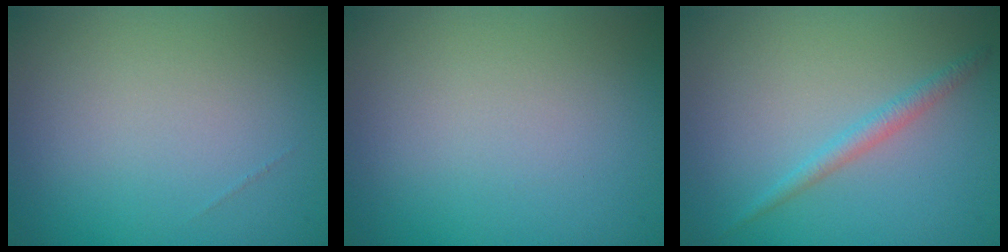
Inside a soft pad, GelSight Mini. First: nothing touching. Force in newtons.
{"total": 0.0}
{"total": 1.5, "press": 1.5, "slide": 0.1}